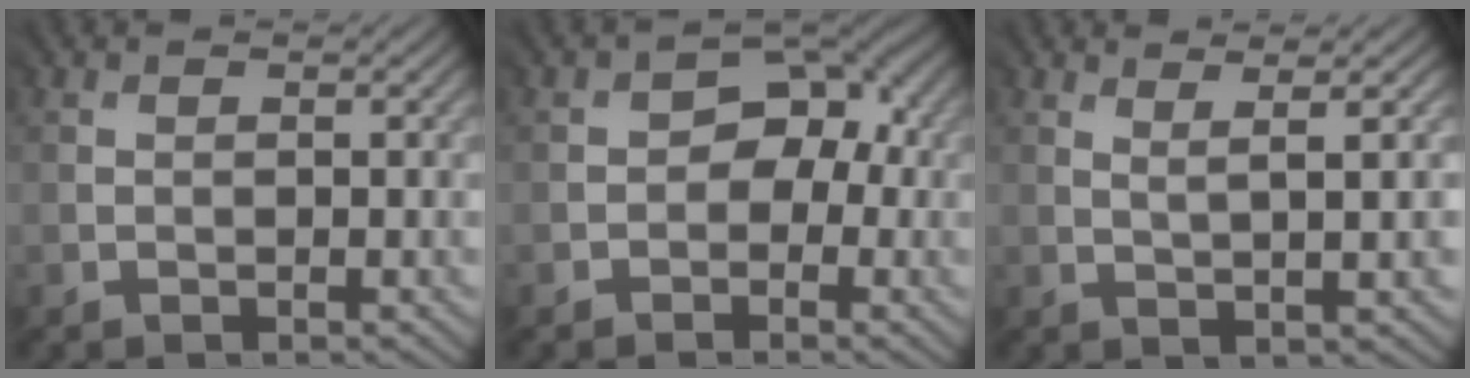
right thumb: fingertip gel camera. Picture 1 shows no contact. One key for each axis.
{"total": 5.0, "fx": -0.5, "fy": 4.0, "fz": 3.0, "tx": -0.017, "ty": 0.004, "tz": -0.013}
{"total": 2.2, "fx": 1.7, "fy": -0.2, "fz": 1.5, "tx": -0.019, "ty": 0.009, "tz": 0.032}